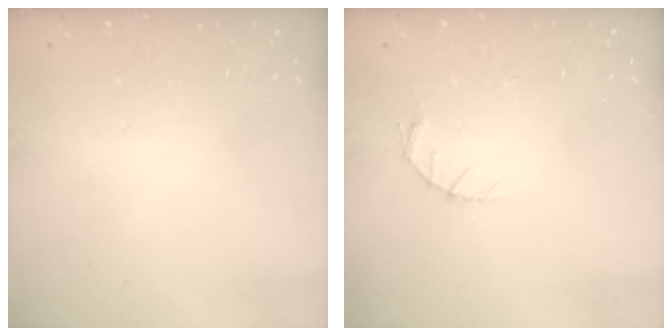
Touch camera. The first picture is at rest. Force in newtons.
{"total": 3.7, "press": 3.7, "slide": 0.5}